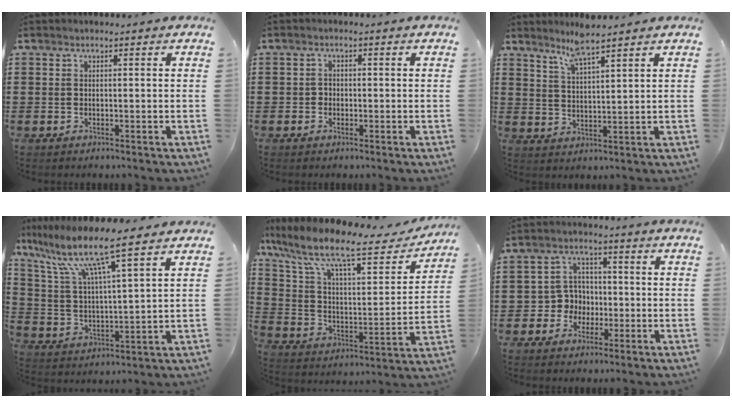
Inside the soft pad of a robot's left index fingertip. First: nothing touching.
{"total": 1.2, "force": [-0.3, 1.1, 0.3], "torque": [-0.010, 0.004, -0.008]}
{"total": 5.5, "force": [4.6, 0.1, 3.0], "torque": [-0.072, -0.007, 0.083]}
{"total": 10.0, "force": [7.6, 0.4, 6.5], "torque": [-0.152, -0.038, 0.122]}
{"total": 13.4, "force": [10.0, 2.7, 8.5], "torque": [-0.191, -0.054, 0.165]}
{"total": 5.0, "force": [-1.1, 4.7, 1.1], "torque": [-0.037, 0.013, -0.023]}